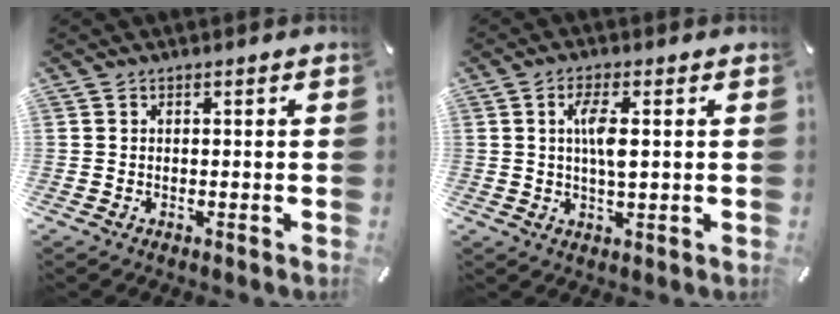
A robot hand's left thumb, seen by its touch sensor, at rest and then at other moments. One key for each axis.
{"total": 5.8, "fx": 1.0, "fy": 1.6, "fz": 5.5, "tx": -0.116, "ty": 0.000, "tz": 0.012}